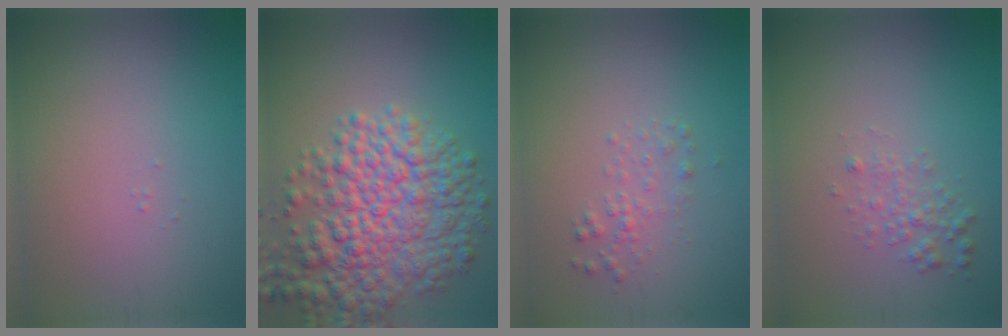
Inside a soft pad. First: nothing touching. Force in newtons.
{"total": 9.0, "press": 9.0, "slide": 0.3}
{"total": 1.3, "press": 1.3, "slide": 0.0}
{"total": 1.7, "press": 1.7, "slide": 0.0}